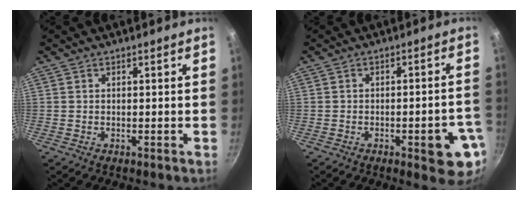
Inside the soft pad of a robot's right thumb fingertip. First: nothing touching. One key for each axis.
{"total": 9.7, "fx": -3.5, "fy": 3.3, "fz": 8.4, "tx": -0.073, "ty": 0.020, "tz": -0.038}